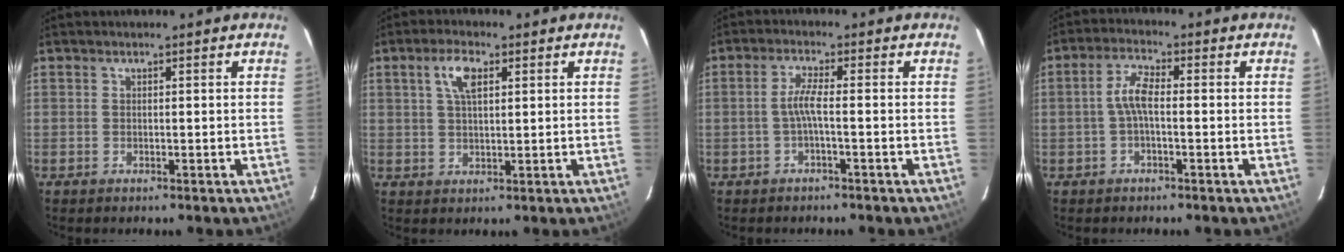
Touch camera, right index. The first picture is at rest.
{"total": 5.1, "force": [2.1, 2.1, 4.2], "torque": [-0.077, 0.010, 0.038]}
{"total": 2.8, "force": [-0.9, -0.2, 2.6], "torque": [-0.054, 0.003, -0.018]}
{"total": 4.2, "force": [-0.5, 1.3, 3.9], "torque": [-0.085, 0.013, -0.011]}